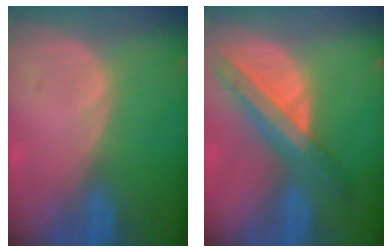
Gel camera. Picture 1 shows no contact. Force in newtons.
{"total": 8.5, "press": 7.3, "slide": 4.4}